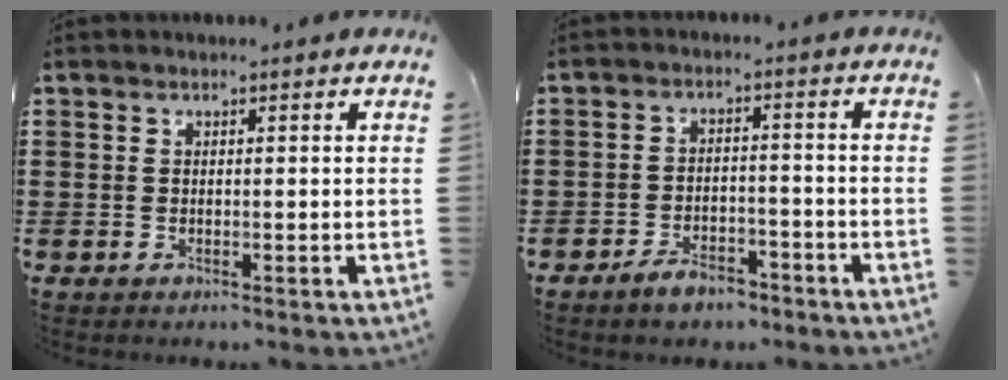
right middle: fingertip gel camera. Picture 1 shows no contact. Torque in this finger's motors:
{"motor_torque": [2.14, 0.00, 0.08, 0.07]}